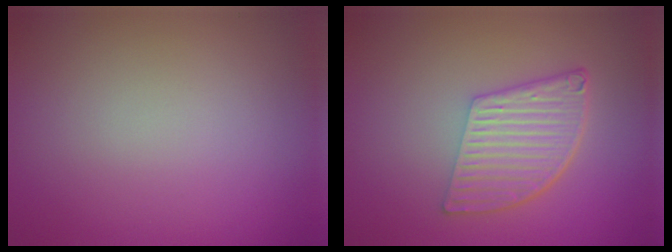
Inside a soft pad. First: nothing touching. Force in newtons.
{"total": 5.5, "press": 3.8, "slide": 4.1}